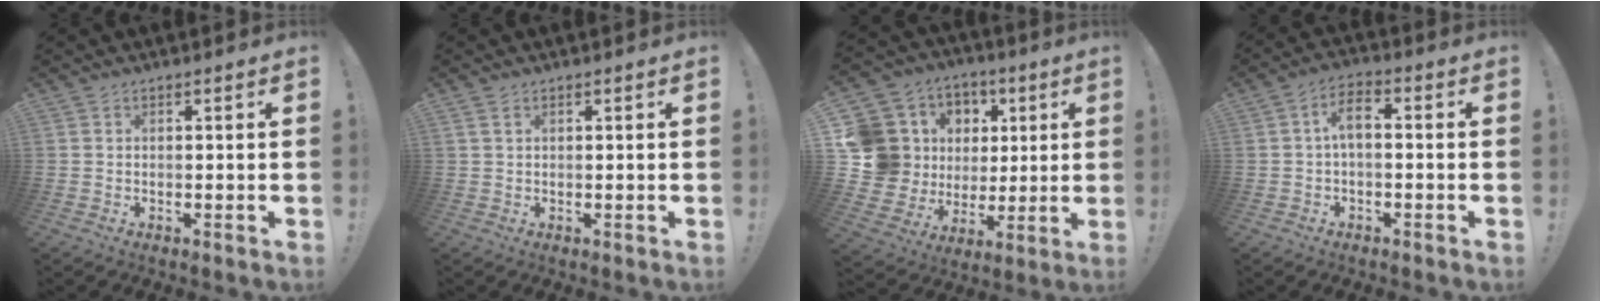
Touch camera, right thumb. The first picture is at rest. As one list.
[{"total": 1.5, "force": [0.8, 0.7, 1.1], "torque": [-0.019, 0.001, 0.014]}, {"total": 17.0, "force": [3.9, 15.1, 6.9], "torque": [-0.136, -0.018, 0.116]}, {"total": 5.6, "force": [-0.3, 2.5, 5.0], "torque": [-0.100, 0.008, -0.005]}]